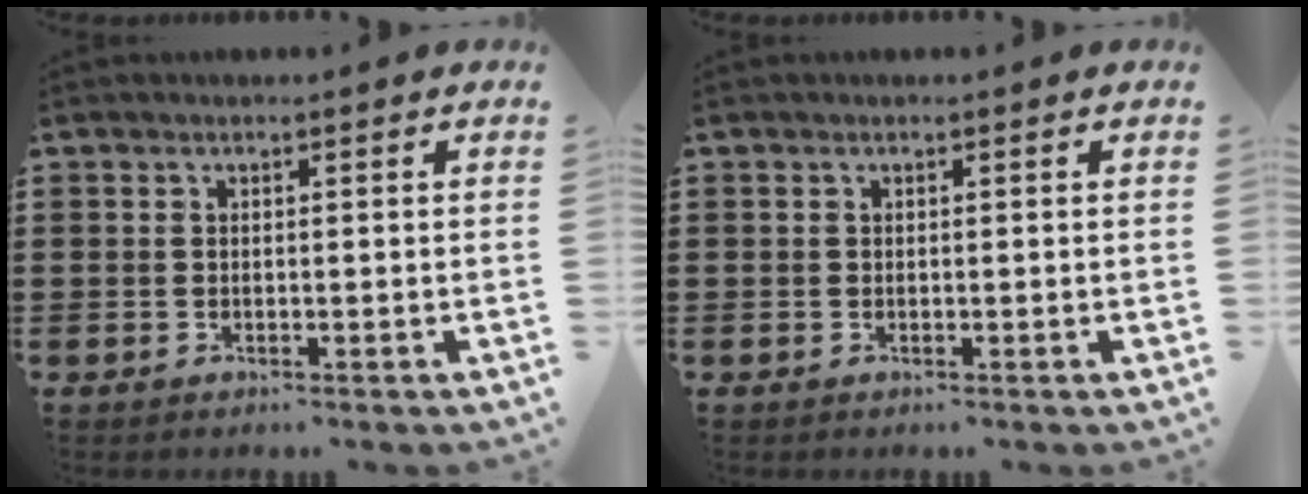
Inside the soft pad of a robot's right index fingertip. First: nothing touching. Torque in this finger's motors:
{"motor_torque": [-0.01, -0.07, 0.04, 0.01]}